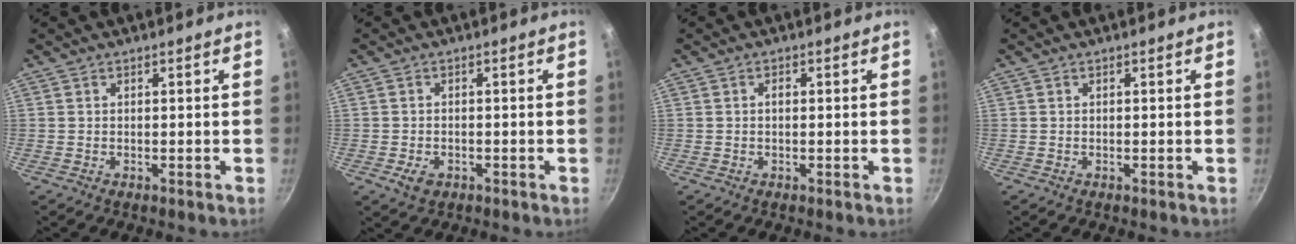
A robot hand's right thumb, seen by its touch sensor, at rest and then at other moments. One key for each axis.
{"total": 3.0, "fx": -1.3, "fy": 2.1, "fz": 1.8, "tx": -0.032, "ty": 0.005, "tz": -0.020}
{"total": 0.9, "fx": 0.0, "fy": 0.6, "fz": 0.7, "tx": -0.012, "ty": 0.005, "tz": -0.002}
{"total": 0.0}